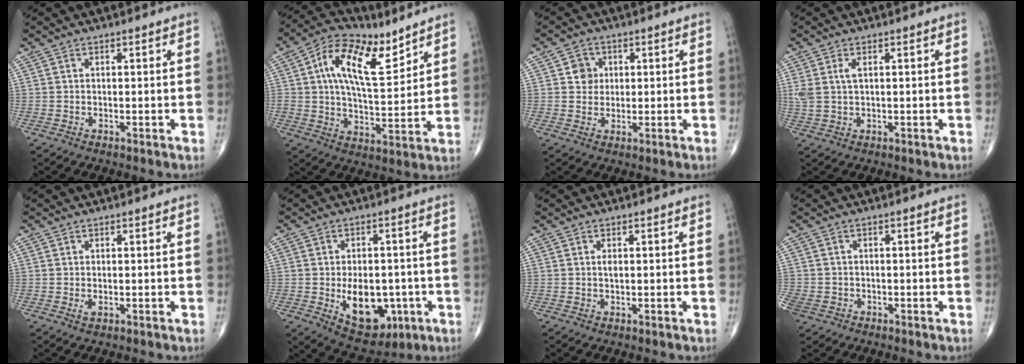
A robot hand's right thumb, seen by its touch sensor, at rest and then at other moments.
{"total": 14.8, "force": [6.7, 7.0, 11.2], "torque": [-0.175, -0.018, 0.116]}
{"total": 3.9, "force": [0.9, 3.6, 1.2], "torque": [0.004, 0.002, 0.009]}
{"total": 3.7, "force": [1.0, 1.8, 3.0], "torque": [-0.083, 0.011, 0.027]}
{"total": 1.0, "force": [-0.2, 0.5, 0.8], "torque": [-0.015, -0.003, -0.004]}
{"total": 12.8, "force": [-3.2, 8.0, 9.5], "torque": [-0.105, 0.004, -0.029]}
{"total": 0.9, "force": [0.2, 0.4, 0.8], "torque": [-0.014, 0.000, 0.002]}
{"total": 4.4, "force": [-2.3, 3.6, 1.2], "torque": [-0.036, 0.008, -0.037]}